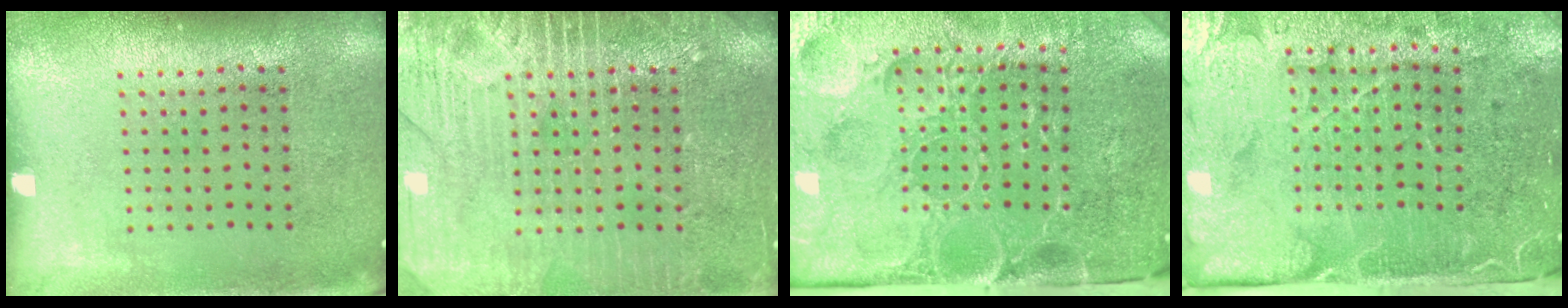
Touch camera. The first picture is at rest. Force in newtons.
{"total": 5.4, "press": 5.4, "slide": 0.7}
{"total": 5.2, "press": 4.2, "slide": 3.1}
{"total": 4.9, "press": 4.0, "slide": 3.0}